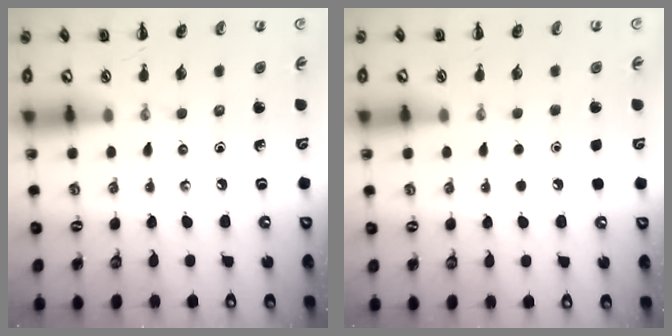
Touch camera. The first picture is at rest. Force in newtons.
{"total": 1.8, "press": 1.8, "slide": 0.1}